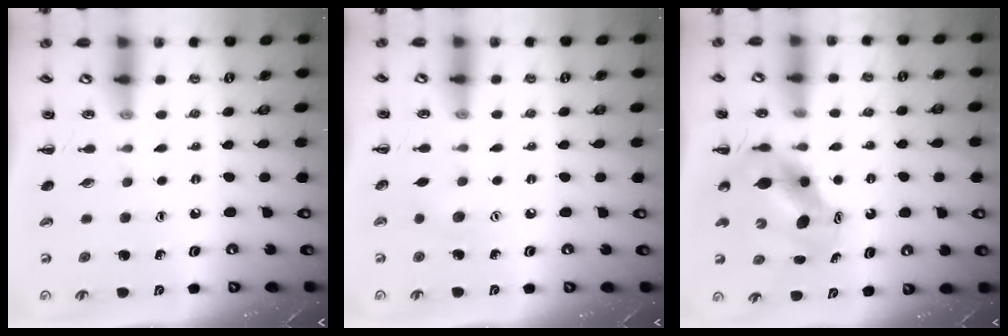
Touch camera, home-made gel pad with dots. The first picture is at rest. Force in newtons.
{"total": 3.3, "press": 3.2, "slide": 0.8}
{"total": 7.2, "press": 7.1, "slide": 1.5}